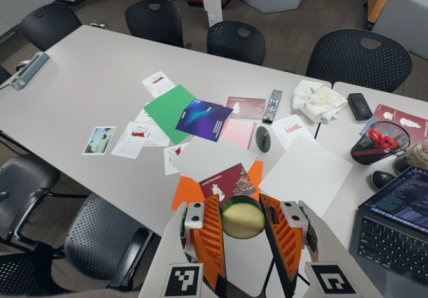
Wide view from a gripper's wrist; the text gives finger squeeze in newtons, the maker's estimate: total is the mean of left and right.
{"total": 8.2, "left": 8.2, "right": 8.3}